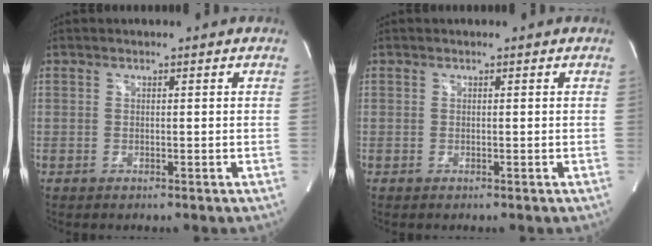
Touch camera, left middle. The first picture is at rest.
{"total": 0.0}